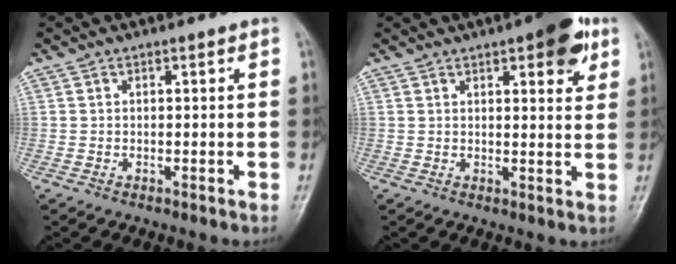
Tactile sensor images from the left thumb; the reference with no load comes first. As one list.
[{"total": 8.6, "force": [4.6, 3.0, 6.6], "torque": [-0.065, -0.015, 0.054]}]